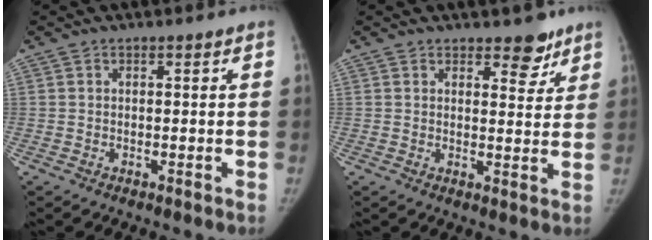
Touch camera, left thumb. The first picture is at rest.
{"total": 4.9, "force": [3.6, 2.4, 2.3], "torque": [0.002, -0.023, 0.048]}